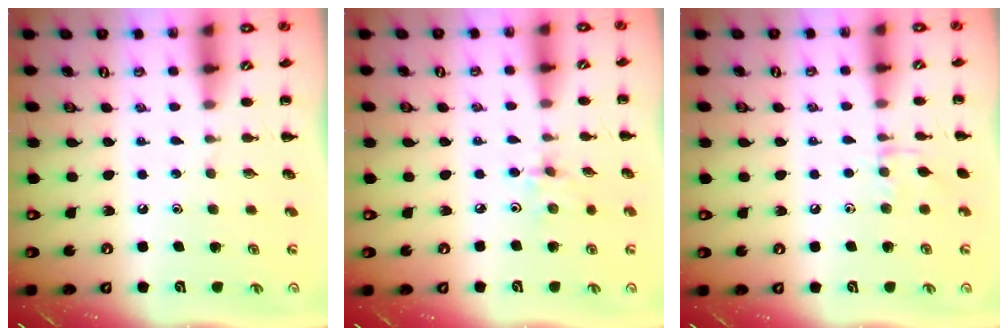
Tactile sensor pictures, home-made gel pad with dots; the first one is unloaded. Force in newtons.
{"total": 2.8, "press": 2.6, "slide": 0.9}
{"total": 6.4, "press": 6.2, "slide": 1.4}